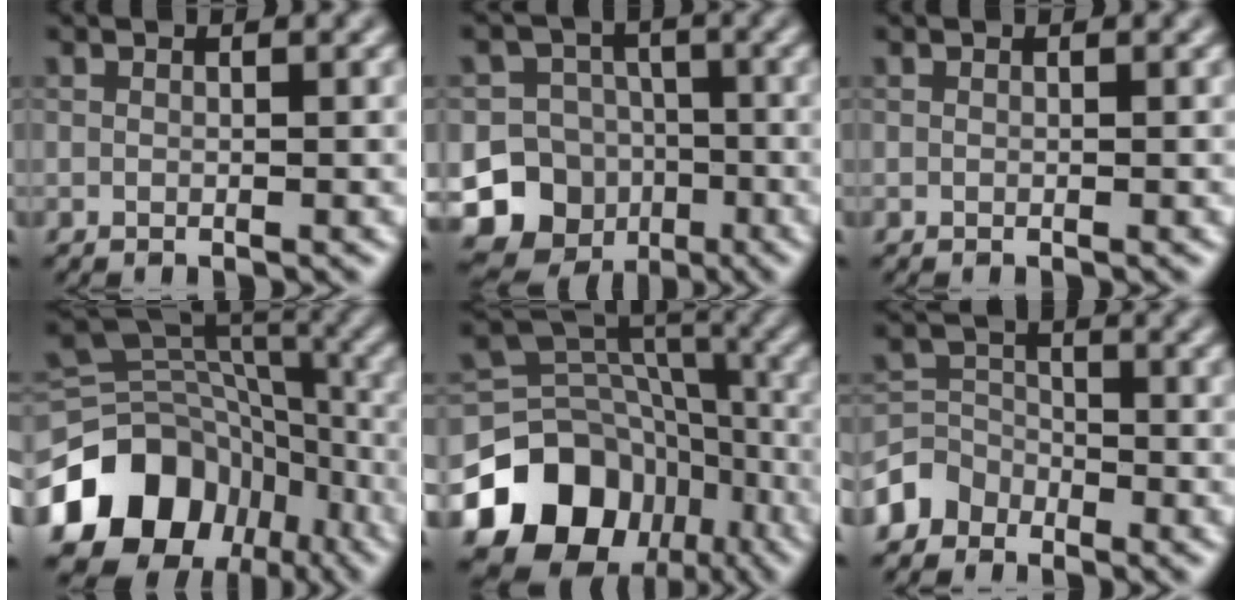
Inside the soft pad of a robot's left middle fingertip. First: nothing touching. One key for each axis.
{"total": 18.8, "fx": -7.9, "fy": 16.8, "fz": 2.9, "tx": -0.076, "ty": -0.050, "tz": -0.136}
{"total": 0.0}
{"total": 15.2, "fx": -7.7, "fy": 11.7, "fz": 6.1, "tx": -0.135, "ty": 0.005, "tz": -0.122}
{"total": 14.8, "fx": -7.6, "fy": 11.3, "fz": 5.8, "tx": -0.125, "ty": 0.004, "tz": -0.121}
{"total": 2.8, "fx": -2.1, "fy": 1.9, "fz": 0.1, "tx": 0.002, "ty": 0.011, "tz": -0.050}